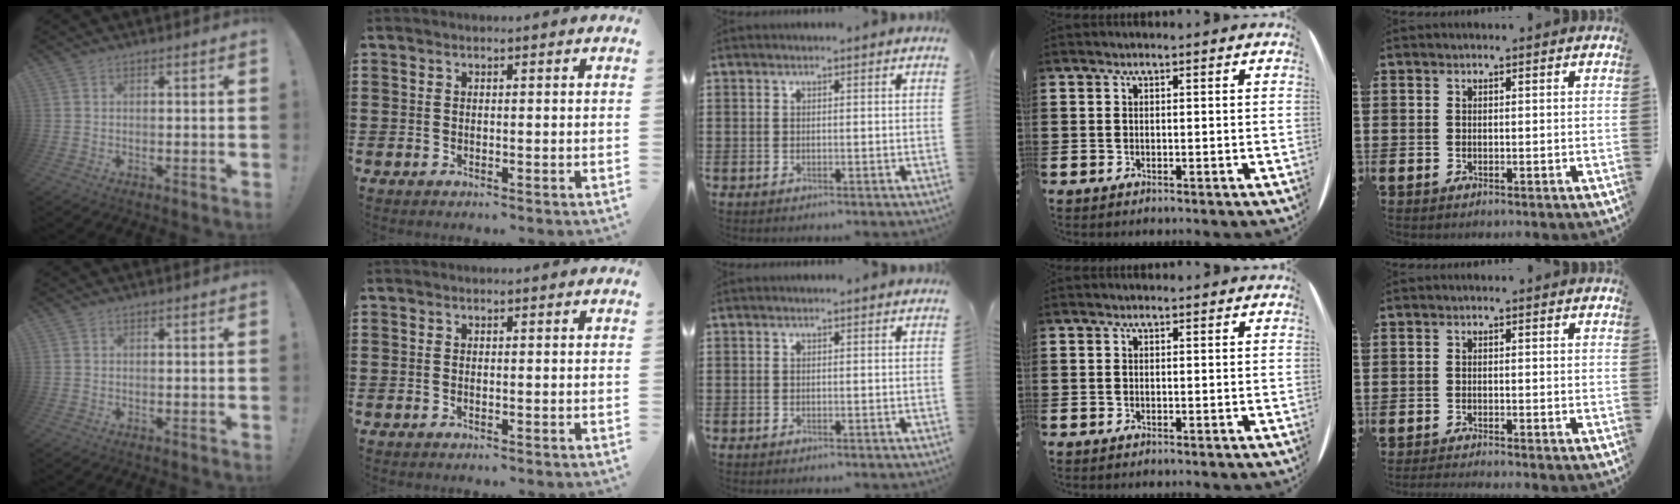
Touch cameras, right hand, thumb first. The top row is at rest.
{"little": {"total": 0.9, "force": [-0.9, -0.1, 0.3], "torque": [-0.004, -0.002, -0.017]}}